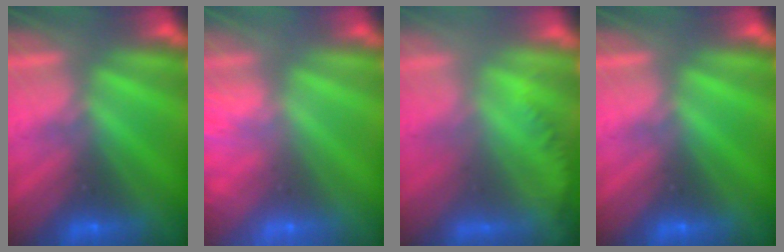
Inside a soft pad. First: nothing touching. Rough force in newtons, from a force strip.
{"total": 6.8}
{"total": 1.3}
{"total": 0.0}